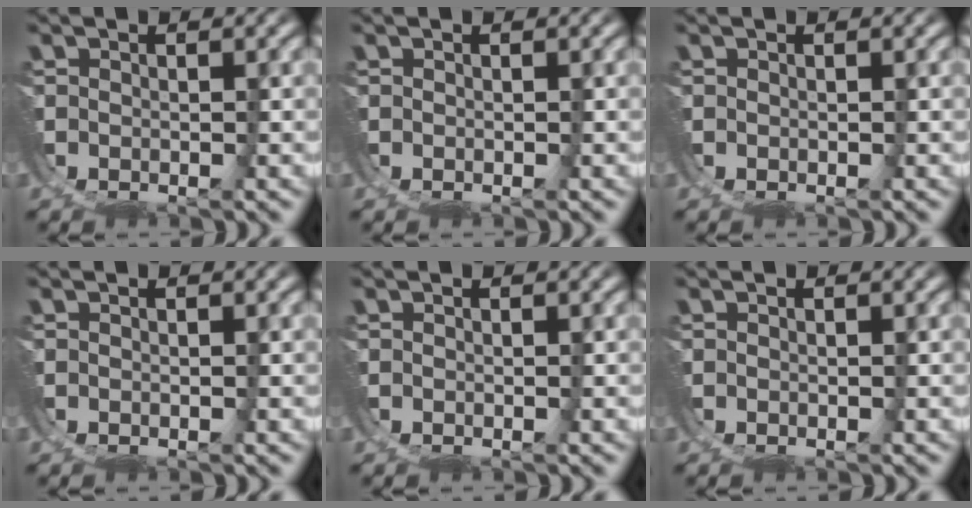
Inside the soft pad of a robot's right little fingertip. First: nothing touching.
{"total": 0.0}
{"total": 0.0}
{"total": 0.0}
{"total": 0.0}
{"total": 0.0}